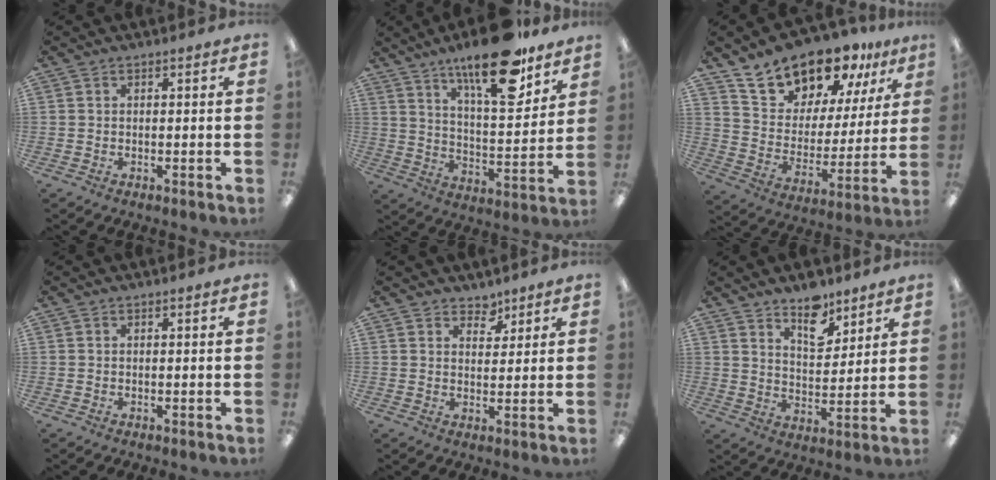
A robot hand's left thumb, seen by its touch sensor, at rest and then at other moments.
{"total": 21.2, "force": [14.6, 7.1, 13.6], "torque": [-0.204, -0.084, 0.237]}
{"total": 17.3, "force": [15.0, 7.4, 4.4], "torque": [-0.102, -0.113, 0.275]}
{"total": 0.0}
{"total": 4.1, "force": [3.3, 2.3, 0.8], "torque": [-0.001, -0.019, 0.057]}
{"total": 9.7, "force": [7.3, 4.7, 4.4], "torque": [-0.044, -0.049, 0.123]}